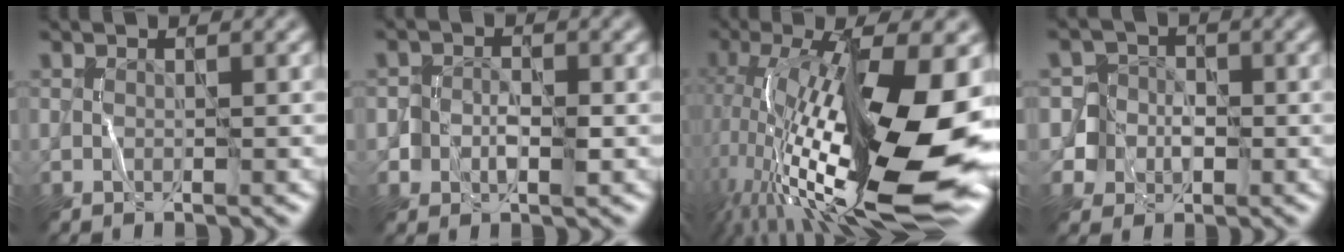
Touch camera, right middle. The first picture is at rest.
{"total": 1.7, "force": [-0.5, 1.4, 0.8], "torque": [-0.005, 0.003, -0.012]}
{"total": 16.2, "force": [-2.1, 5.3, 15.2], "torque": [-0.261, 0.010, -0.034]}
{"total": 3.6, "force": [-0.9, 3.5, 0.0], "torque": [0.024, 0.016, -0.027]}